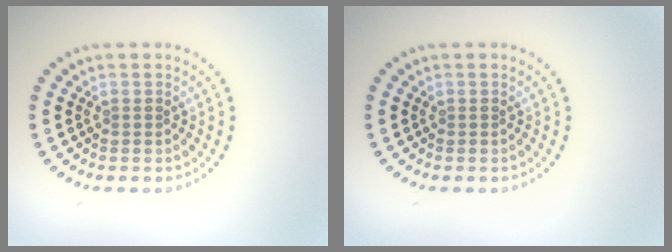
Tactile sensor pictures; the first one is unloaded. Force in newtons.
{"total": 0.0}